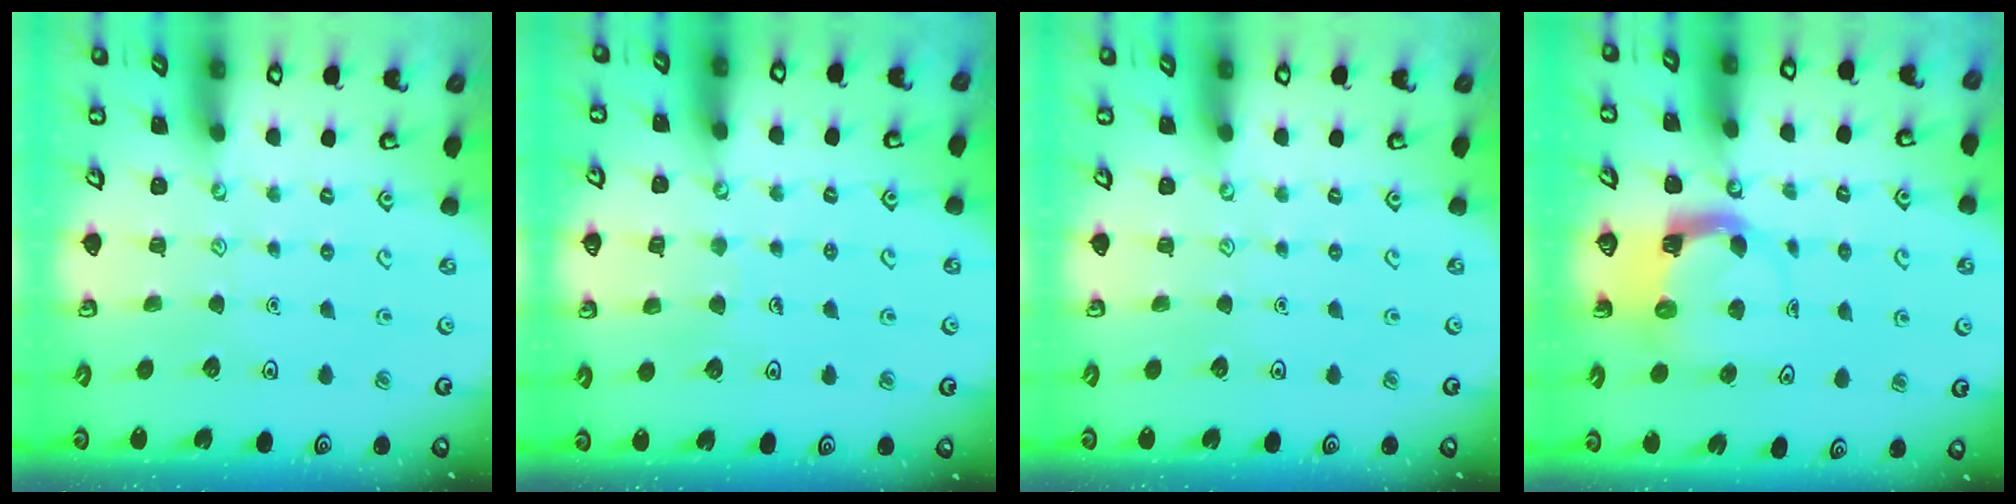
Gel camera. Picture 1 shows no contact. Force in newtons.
{"total": 5.2, "press": 5.2, "slide": 0.3}
{"total": 0.0}
{"total": 4.2, "press": 4.2, "slide": 0.2}